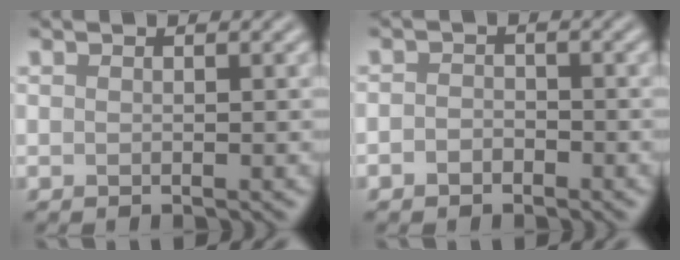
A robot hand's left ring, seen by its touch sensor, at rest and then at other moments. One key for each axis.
{"total": 1.4, "fx": -0.8, "fy": 1.0, "fz": 0.5, "tx": -0.008, "ty": 0.001, "tz": -0.018}